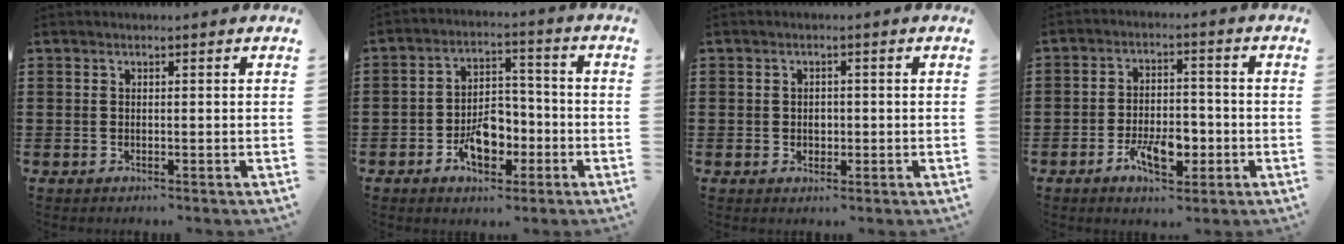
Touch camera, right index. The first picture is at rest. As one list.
[{"total": 7.3, "force": [-3.0, 4.8, 4.6], "torque": [-0.073, 0.006, -0.057]}, {"total": 1.6, "force": [-0.1, 1.3, 0.8], "torque": [-0.011, 0.004, -0.006]}, {"total": 7.8, "force": [-3.0, 3.9, 6.0], "torque": [-0.106, 0.003, -0.054]}]